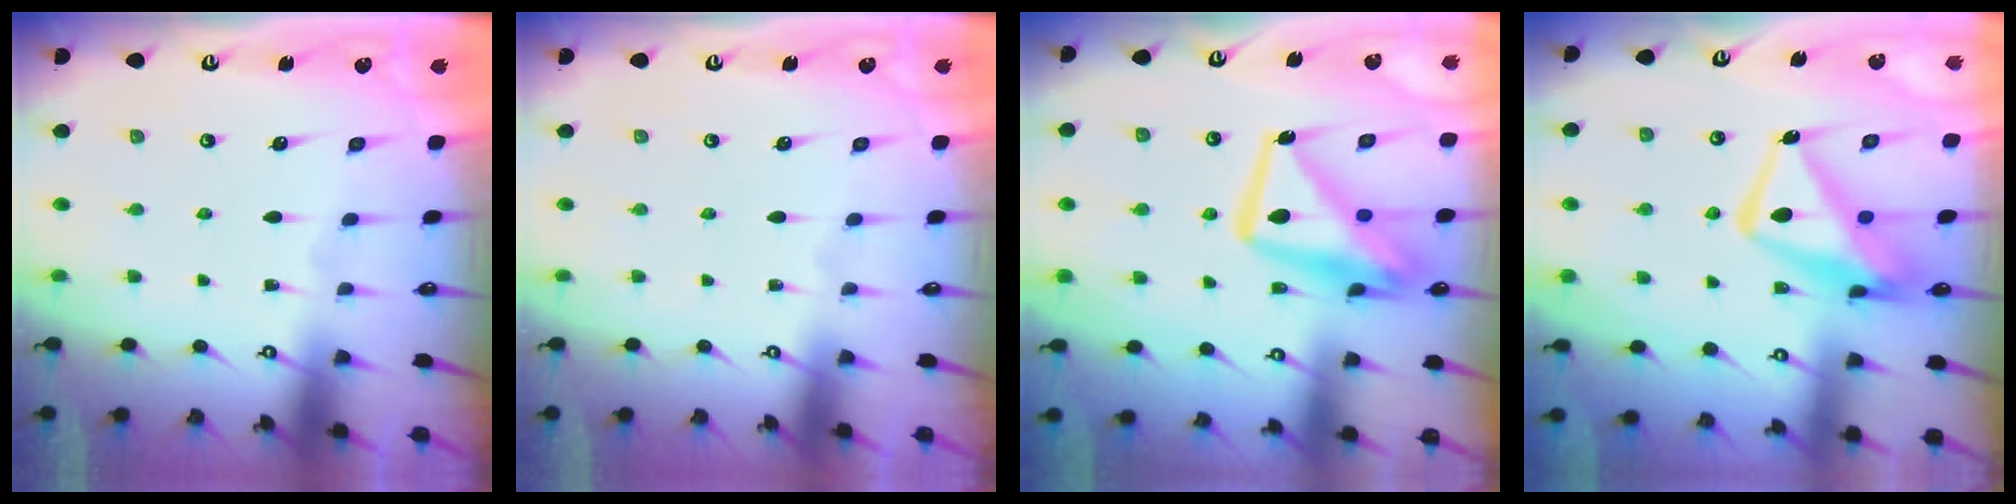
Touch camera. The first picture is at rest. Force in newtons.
{"total": 0.0}
{"total": 15.8, "press": 15.7, "slide": 1.8}
{"total": 12.9, "press": 12.8, "slide": 1.2}